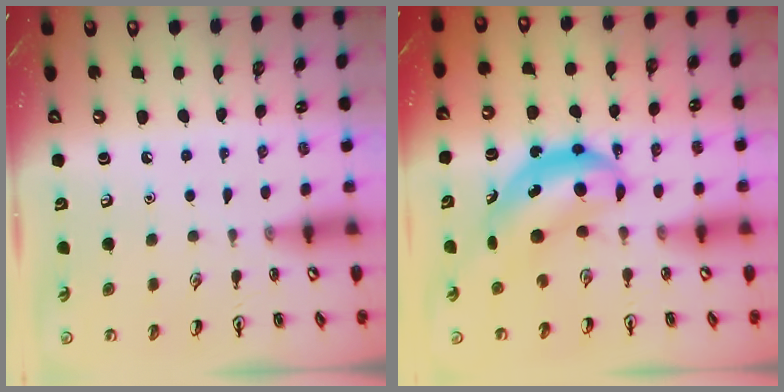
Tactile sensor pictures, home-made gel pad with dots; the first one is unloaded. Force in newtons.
{"total": 6.3, "press": 6.0, "slide": 1.6}